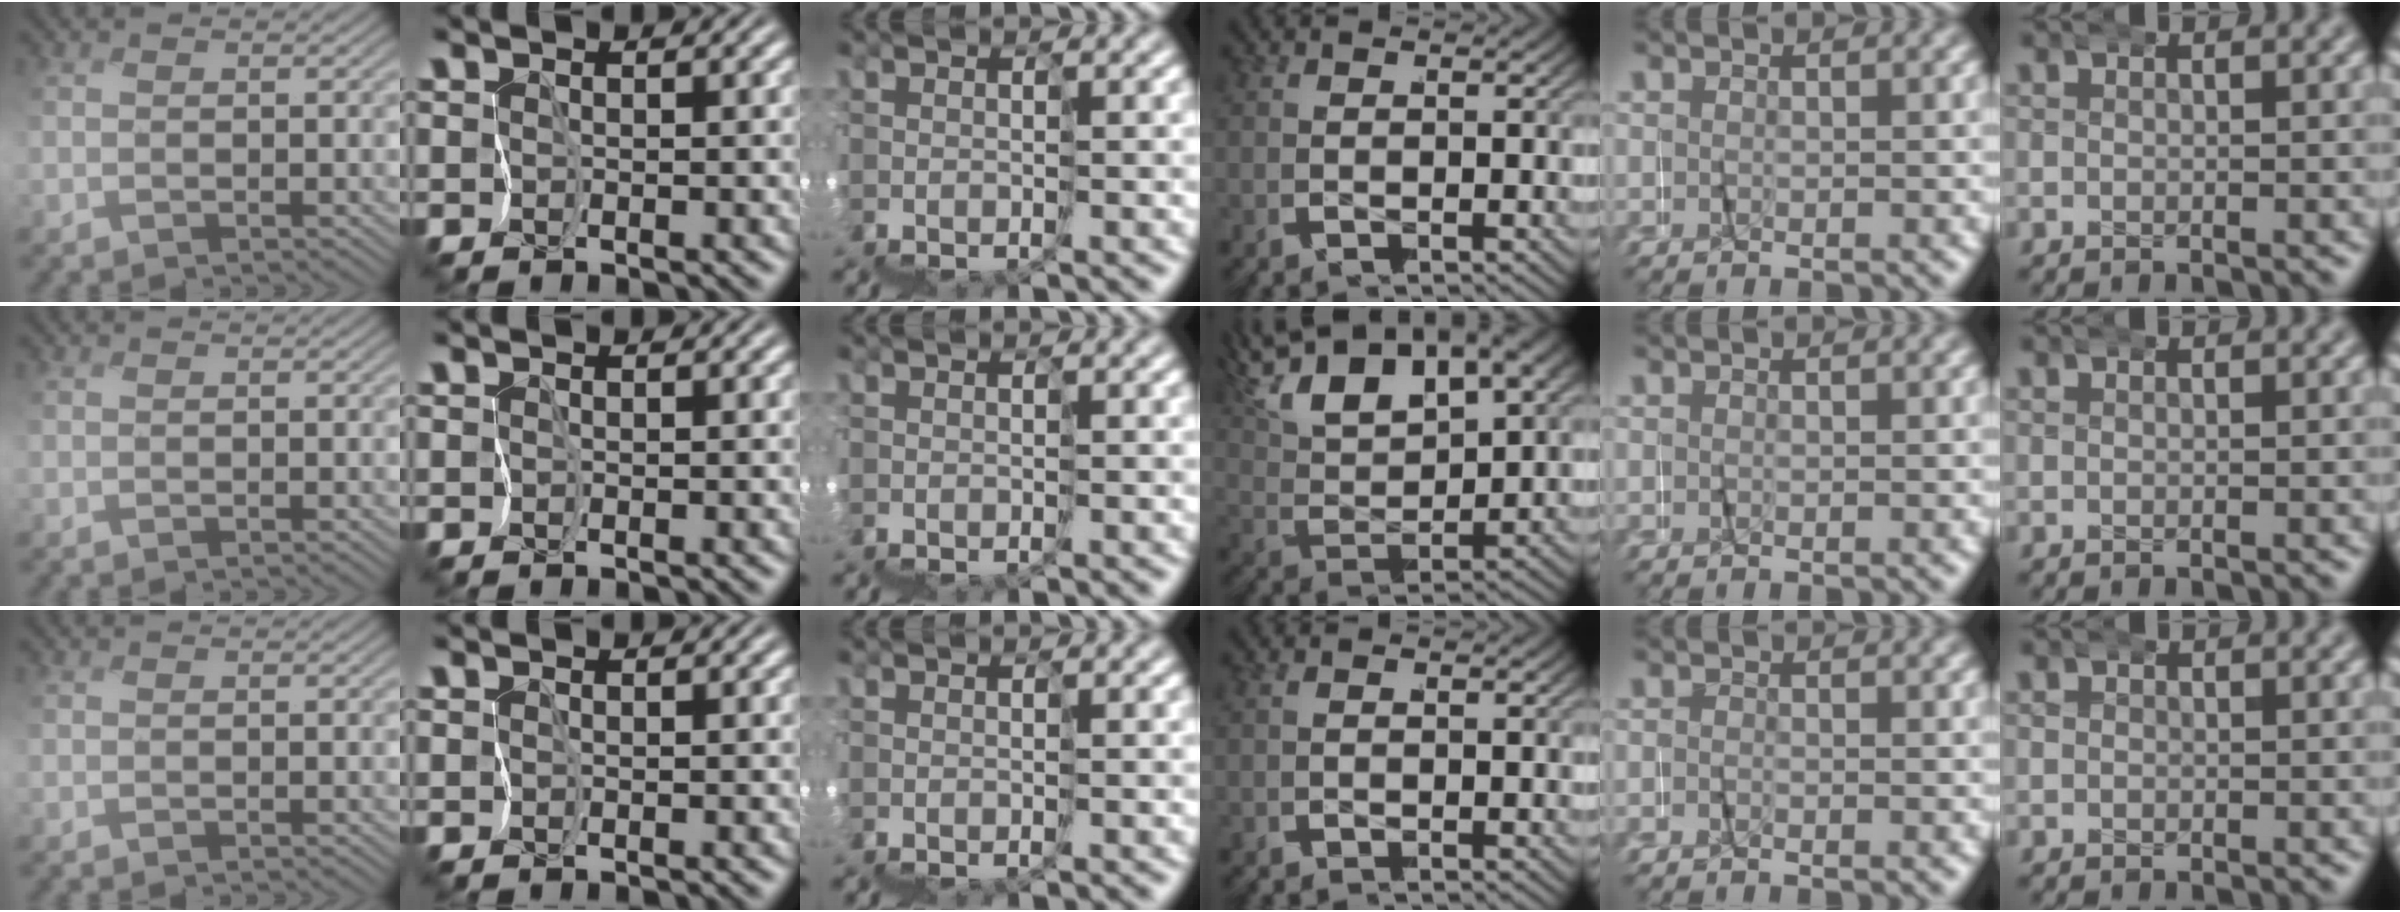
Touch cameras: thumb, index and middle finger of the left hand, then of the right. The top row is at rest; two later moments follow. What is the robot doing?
{"motion": "wrap", "object": "napkin"}